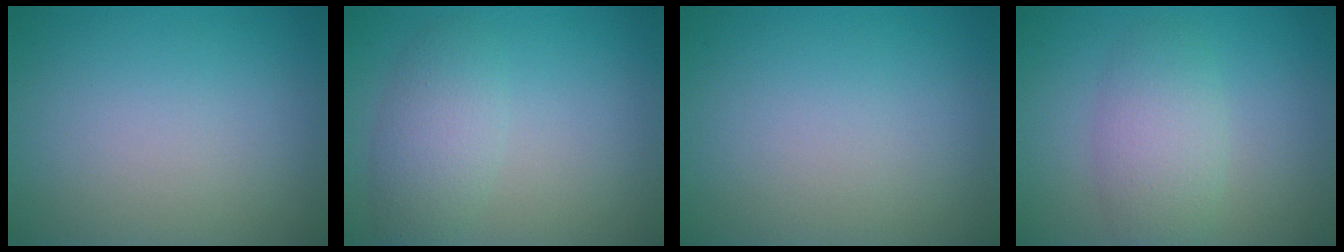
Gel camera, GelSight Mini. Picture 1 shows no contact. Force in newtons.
{"total": 3.2, "press": 3.2, "slide": 0.1}
{"total": 0.0}
{"total": 3.7, "press": 3.7, "slide": 0.1}